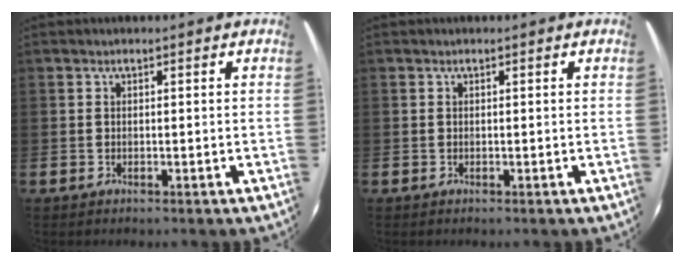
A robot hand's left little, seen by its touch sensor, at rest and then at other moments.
{"total": 0.0}